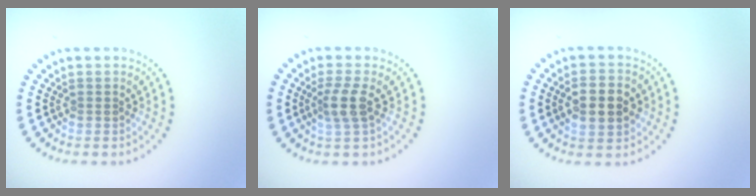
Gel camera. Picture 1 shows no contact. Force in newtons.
{"total": 2.3, "press": 1.8, "slide": 1.4}
{"total": 4.5, "press": 4.5, "slide": 0.0}